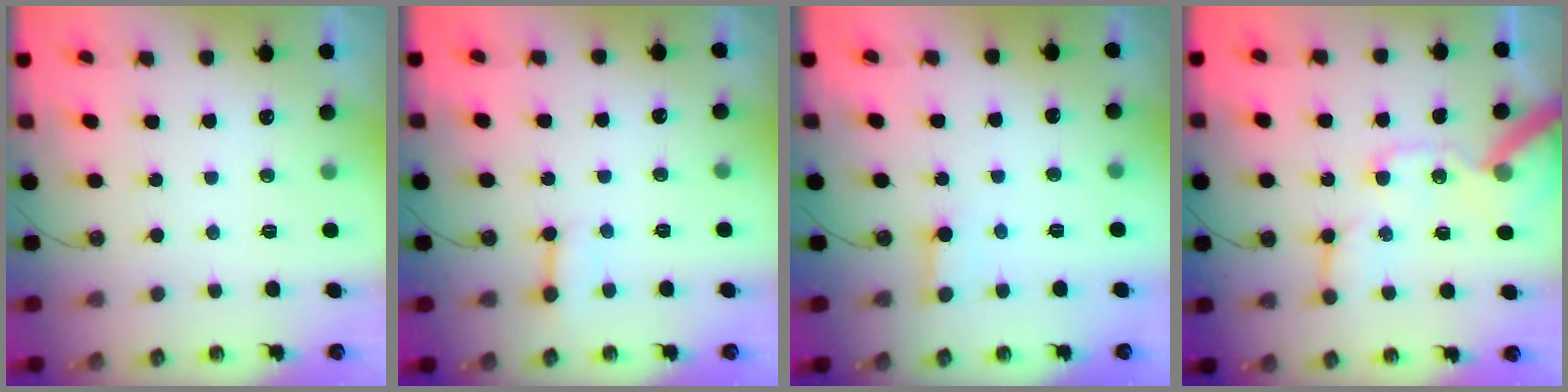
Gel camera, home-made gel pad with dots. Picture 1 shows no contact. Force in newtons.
{"total": 3.8, "press": 3.8, "slide": 0.3}
{"total": 2.8, "press": 2.8, "slide": 0.3}
{"total": 16.4, "press": 16.2, "slide": 2.0}